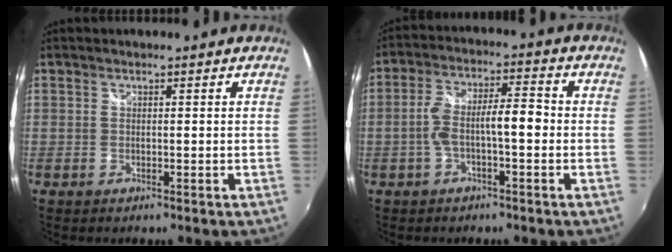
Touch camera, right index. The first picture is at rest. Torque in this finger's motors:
{"motor_torque": [1.39, -0.28, 0.66, 0.14]}